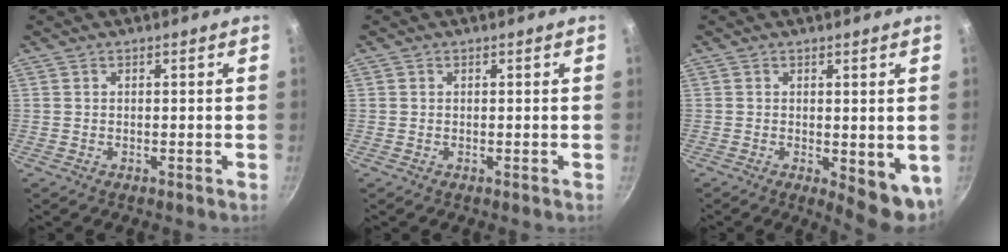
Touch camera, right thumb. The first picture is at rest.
{"total": 0.0}
{"total": 7.7, "force": [-0.7, 3.4, 6.9], "torque": [-0.067, -0.005, -0.002]}